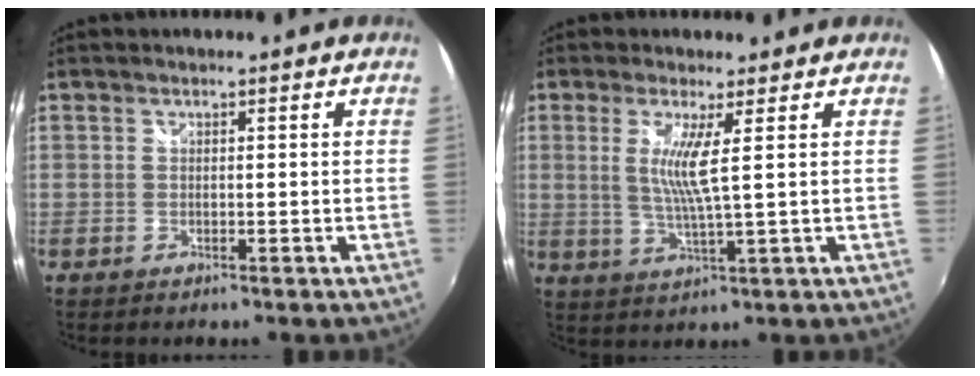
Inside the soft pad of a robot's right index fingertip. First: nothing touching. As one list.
[{"total": 5.6, "force": [1.4, -0.7, 5.4], "torque": [-0.102, -0.014, 0.026]}]